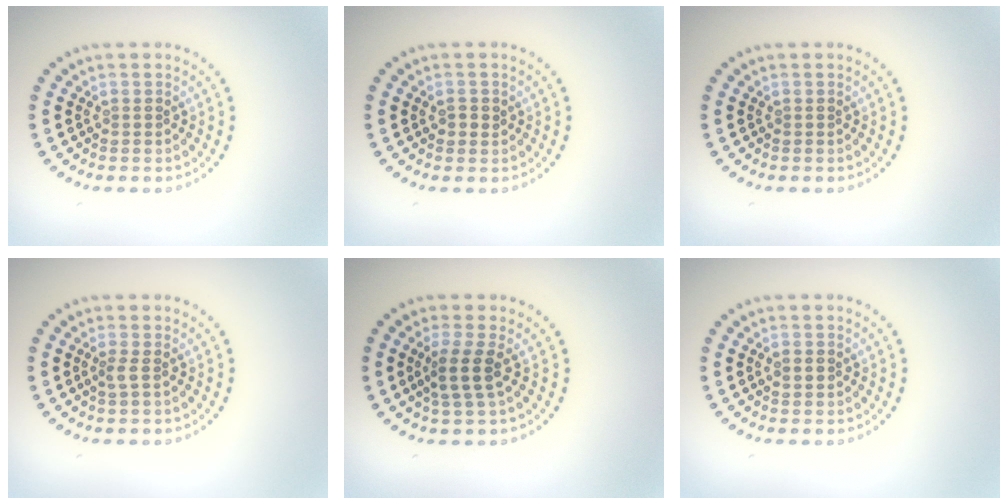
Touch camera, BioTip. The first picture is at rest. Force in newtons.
{"total": 1.1, "press": 1.0, "slide": 0.5}
{"total": 0.0}
{"total": 0.9, "press": 0.7, "slide": 0.6}
{"total": 2.8, "press": 2.2, "slide": 1.6}
{"total": 0.9, "press": 0.9, "slide": 0.1}